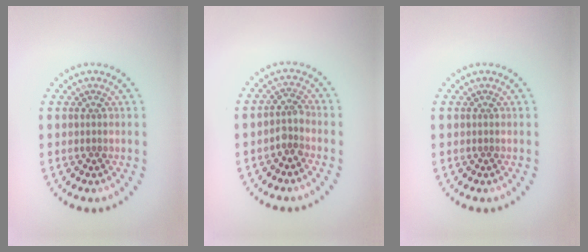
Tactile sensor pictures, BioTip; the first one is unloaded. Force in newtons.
{"total": 1.7, "press": 1.3, "slide": 1.2}
{"total": 0.0}